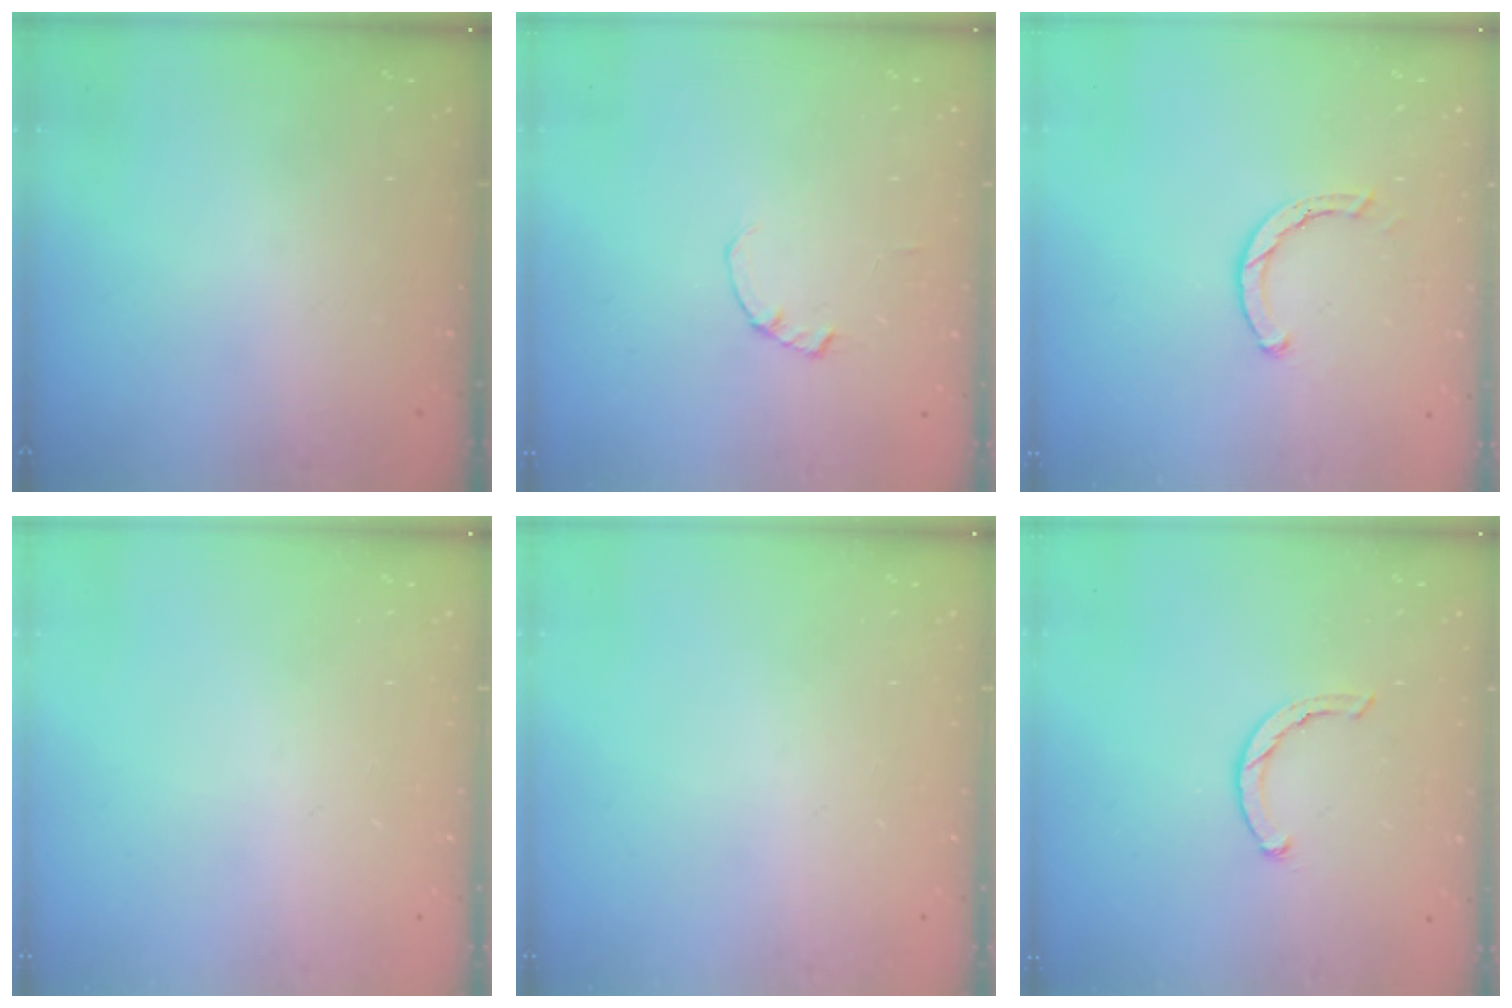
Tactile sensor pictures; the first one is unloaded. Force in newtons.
{"total": 0.0}
{"total": 2.0, "press": 2.0, "slide": 0.2}
{"total": 0.0}
{"total": 0.0}
{"total": 2.3, "press": 2.3, "slide": 0.4}